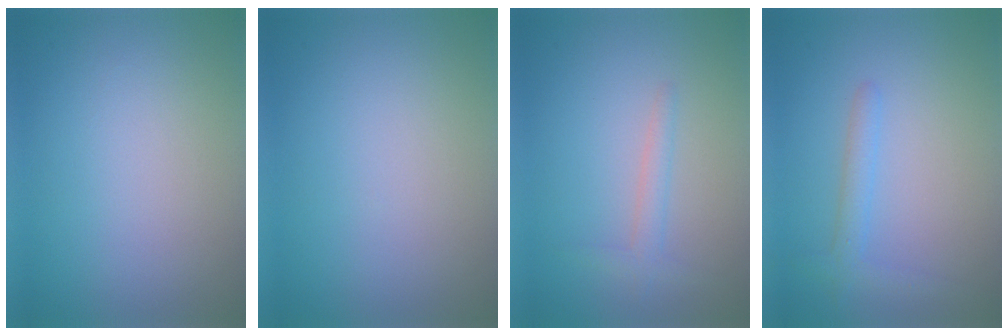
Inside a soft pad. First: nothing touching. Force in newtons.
{"total": 0.0}
{"total": 1.6, "press": 1.6, "slide": 0.1}
{"total": 1.9, "press": 1.9, "slide": 0.1}